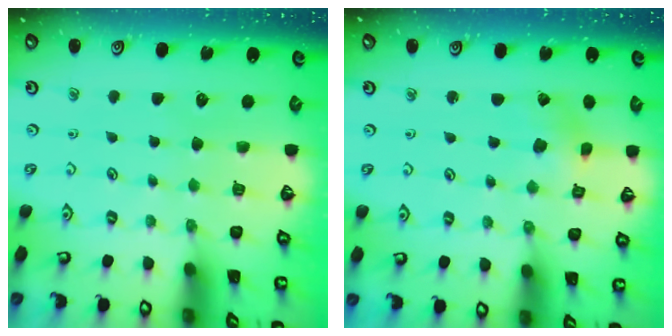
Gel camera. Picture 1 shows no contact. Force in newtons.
{"total": 1.2, "press": 1.2, "slide": 0.2}